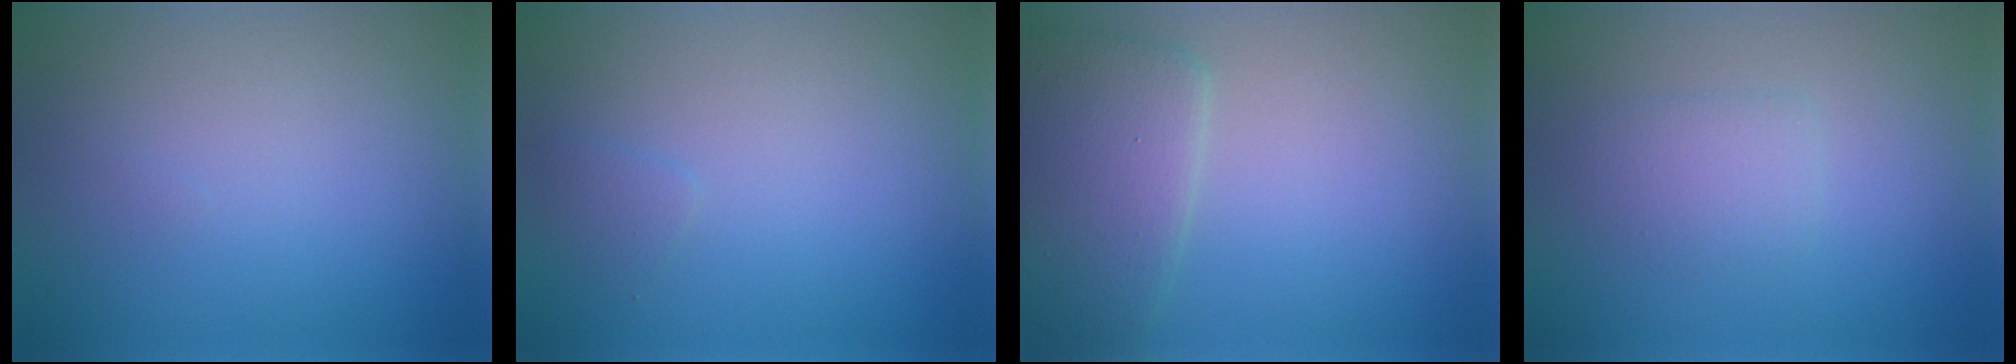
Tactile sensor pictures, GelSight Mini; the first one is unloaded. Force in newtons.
{"total": 0.7, "press": 0.7, "slide": 0.0}
{"total": 4.9, "press": 4.9, "slide": 0.1}
{"total": 1.7, "press": 1.7, "slide": 0.3}